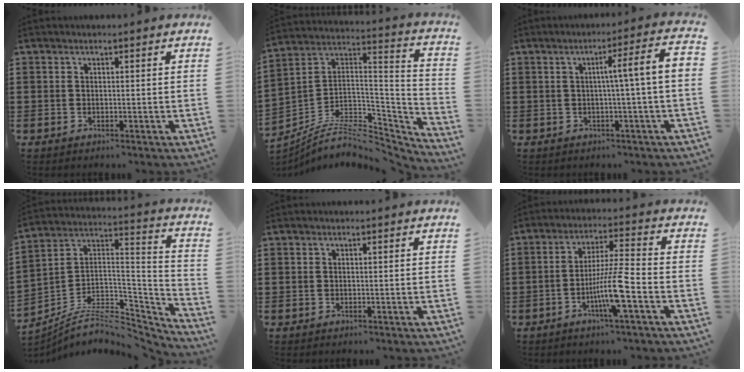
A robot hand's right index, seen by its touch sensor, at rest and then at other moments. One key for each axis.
{"total": 8.0, "fx": -6.3, "fy": 3.2, "fz": 3.7, "tx": -0.063, "ty": 0.008, "tz": -0.119}
{"total": 6.4, "fx": -0.1, "fy": -0.4, "fz": 6.4, "tx": -0.108, "ty": -0.008, "tz": -0.008}
{"total": 7.4, "fx": -5.9, "fy": 3.1, "fz": 3.3, "tx": -0.066, "ty": 0.002, "tz": -0.115}
{"total": 0.0}
{"total": 8.5, "fx": -3.5, "fy": 0.1, "fz": 7.8, "tx": -0.157, "ty": -0.011, "tz": -0.070}